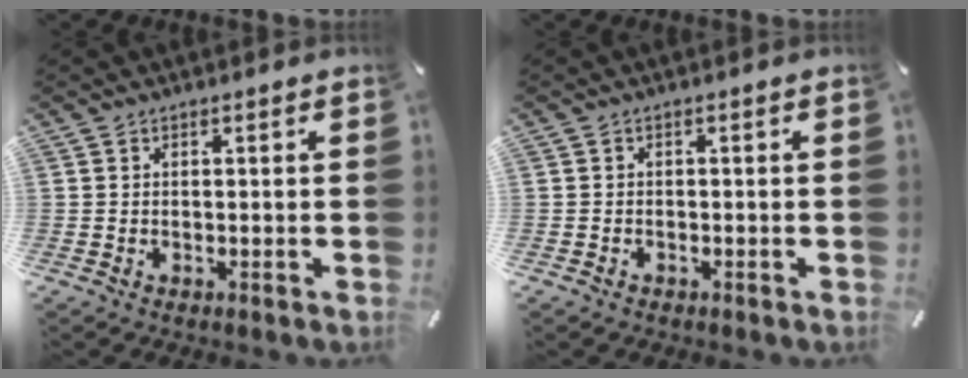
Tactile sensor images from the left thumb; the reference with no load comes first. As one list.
[{"total": 0.8, "force": [-0.5, 0.5, 0.1], "torque": [-0.003, 0.004, -0.013]}]